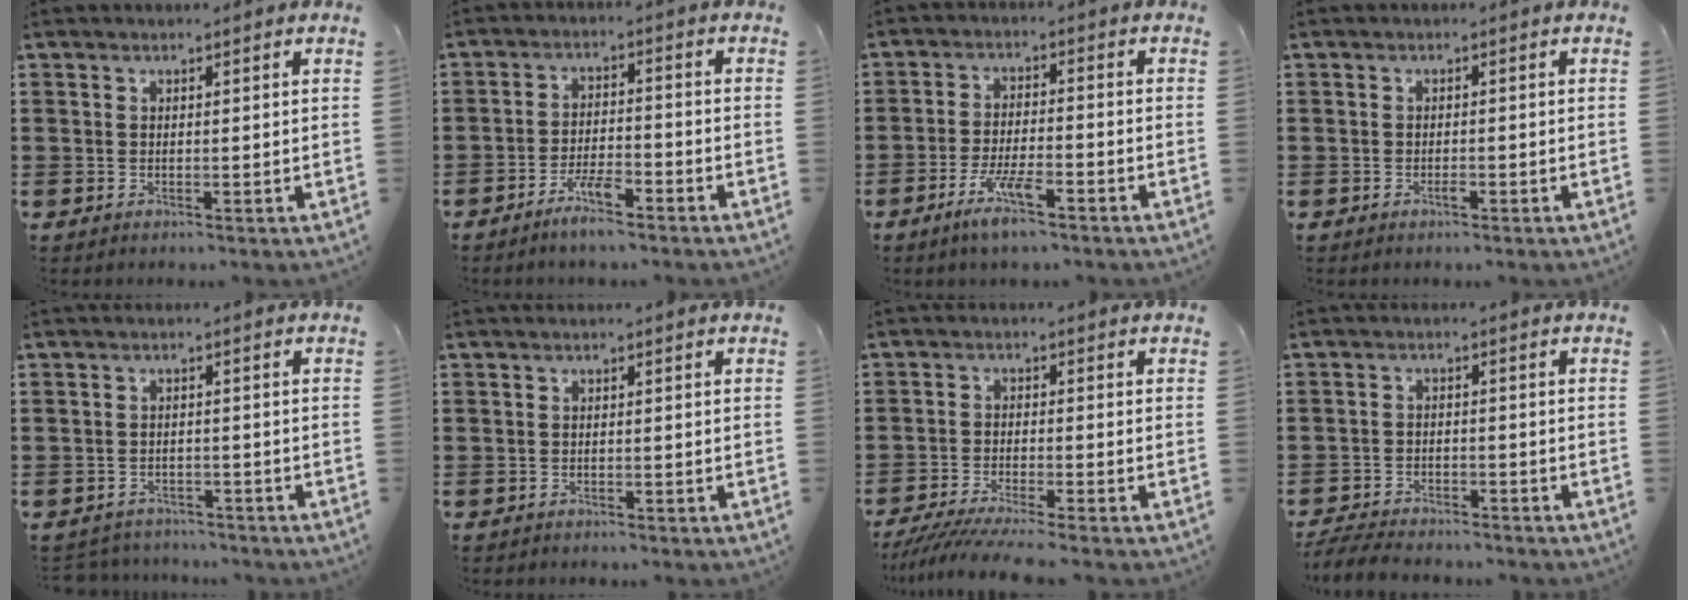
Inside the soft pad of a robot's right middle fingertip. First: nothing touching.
{"total": 4.5, "force": [-3.5, 0.8, 2.8], "torque": [-0.062, 0.002, -0.069]}
{"total": 5.8, "force": [-3.6, 0.9, 4.4], "torque": [-0.091, -0.007, -0.067]}
{"total": 0.8, "force": [-0.6, 0.2, 0.5], "torque": [-0.014, -0.005, -0.009]}
{"total": 2.2, "force": [-2.2, 0.4, -0.2], "torque": [-0.006, -0.002, -0.049]}
{"total": 0.6, "force": [-0.6, 0.2, 0.0], "torque": [-0.002, 0.000, -0.013]}
{"total": 4.2, "force": [-3.8, -0.3, 1.7], "torque": [-0.044, -0.017, -0.077]}
{"total": 4.3, "force": [-4.2, 0.6, 0.7], "torque": [-0.024, -0.001, -0.089]}